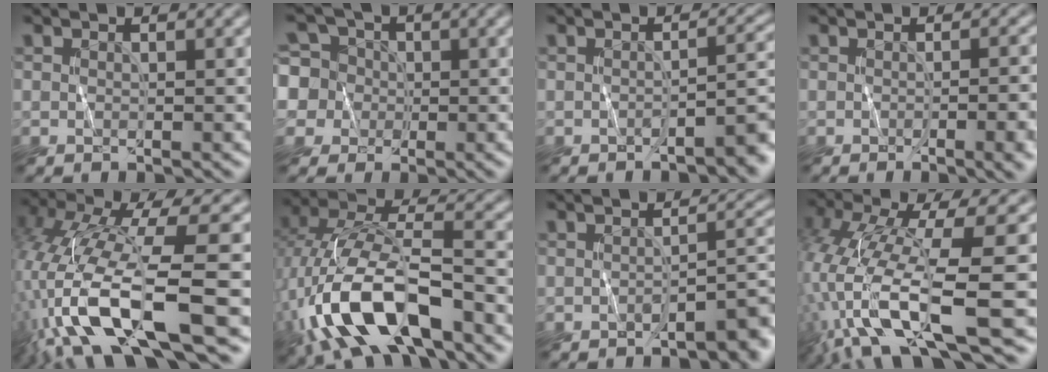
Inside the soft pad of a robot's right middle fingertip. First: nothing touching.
{"total": 7.0, "force": [1.5, 6.5, 2.1], "torque": [-0.059, 0.044, 0.001]}
{"total": 2.7, "force": [-2.3, 0.3, 1.4], "torque": [-0.014, 0.012, -0.033]}
{"total": 5.7, "force": [-1.9, 2.0, 4.9], "torque": [-0.046, 0.000, -0.015]}
{"total": 12.0, "force": [-5.0, 3.0, 10.5], "torque": [-0.225, 0.001, -0.085]}
{"total": 10.9, "force": [-5.2, 4.4, 8.5], "torque": [-0.185, 0.008, -0.099]}
{"total": 3.0, "force": [-2.6, 0.7, 1.5], "torque": [-0.011, 0.010, -0.039]}
{"total": 11.5, "force": [-5.0, 2.8, 10.0], "torque": [-0.221, -0.008, -0.087]}